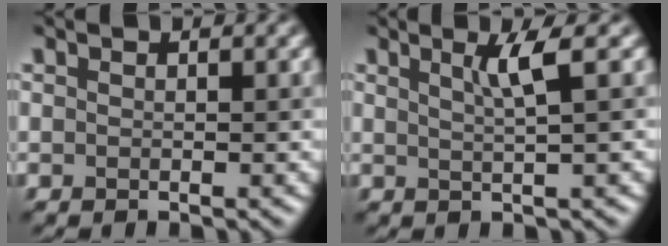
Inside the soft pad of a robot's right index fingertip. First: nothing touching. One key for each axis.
{"total": 2.1, "fx": 1.0, "fy": 0.2, "fz": 1.8, "tx": -0.036, "ty": 0.002, "tz": 0.019}